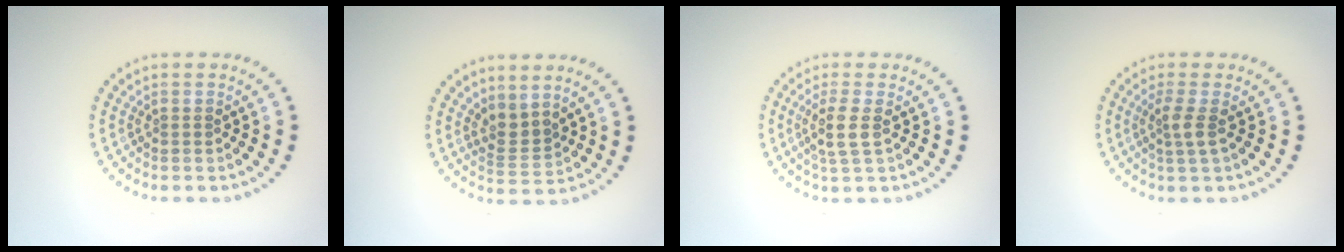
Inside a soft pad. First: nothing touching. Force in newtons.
{"total": 2.3, "press": 1.5, "slide": 1.7}
{"total": 2.4, "press": 2.0, "slide": 1.3}
{"total": 1.7, "press": 1.4, "slide": 1.0}